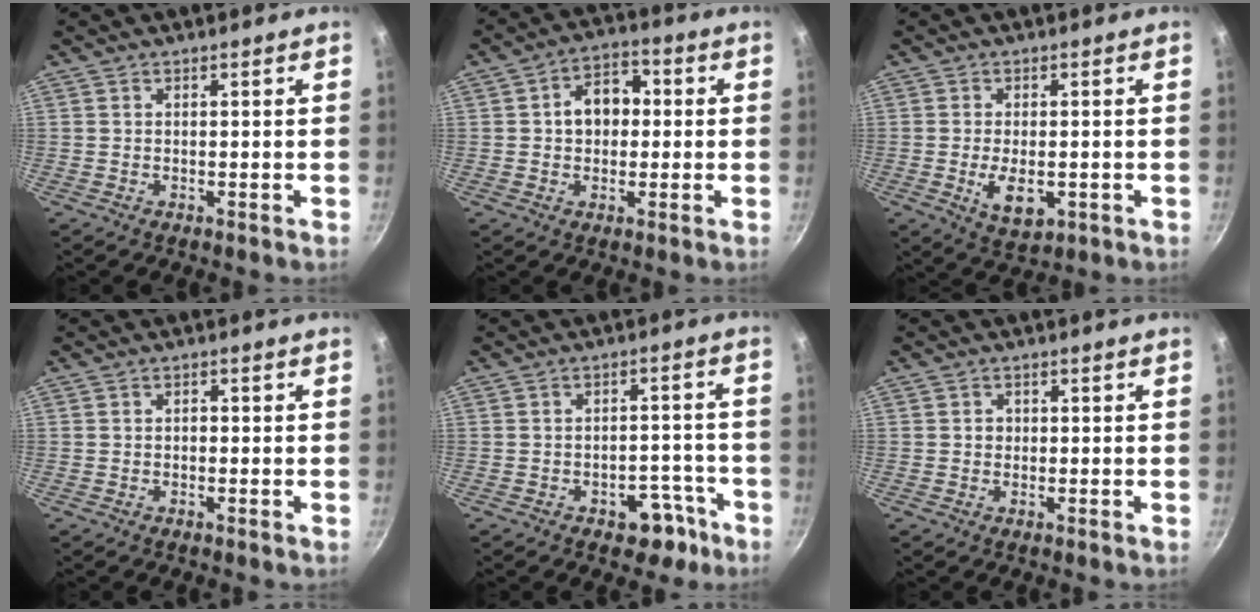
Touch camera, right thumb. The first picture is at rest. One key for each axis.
{"total": 8.2, "fx": 0.7, "fy": 5.9, "fz": 5.6, "tx": -0.061, "ty": 0.020, "tz": 0.002}
{"total": 6.3, "fx": -1.4, "fy": 3.4, "fz": 5.1, "tx": -0.083, "ty": -0.006, "tz": -0.015}
{"total": 1.0, "fx": -0.1, "fy": 0.8, "fz": 0.7, "tx": -0.005, "ty": 0.005, "tz": -0.005}
{"total": 7.1, "fx": -4.1, "fy": 4.3, "fz": 3.7, "tx": -0.020, "ty": 0.044, "tz": -0.052}
{"total": 1.4, "fx": 0.0, "fy": 1.3, "fz": 0.5, "tx": -0.001, "ty": 0.004, "tz": -0.001}